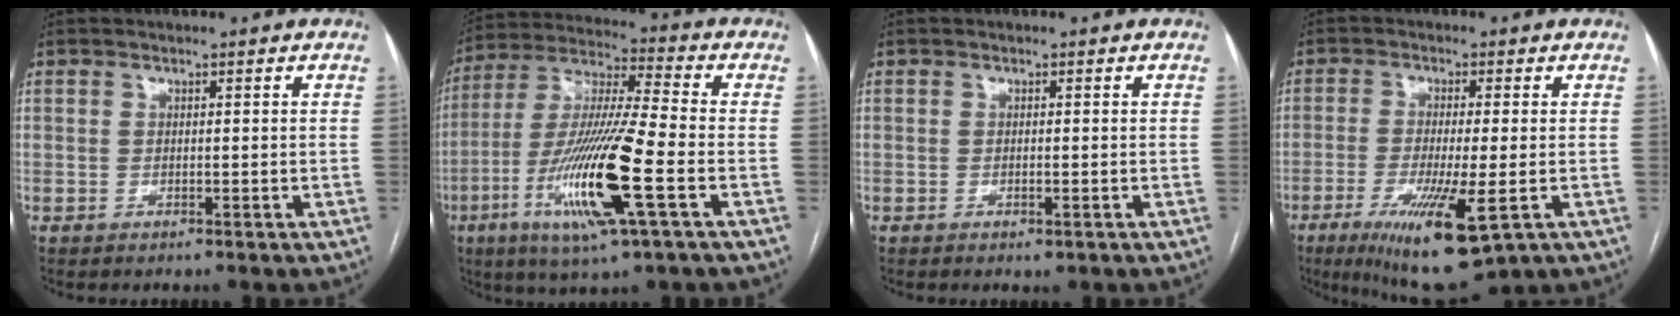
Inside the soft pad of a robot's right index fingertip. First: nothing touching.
{"total": 18.1, "force": [-5.9, 0.7, 17.1], "torque": [-0.349, -0.021, -0.111]}
{"total": 1.0, "force": [-0.4, 0.3, 0.9], "torque": [-0.010, -0.003, -0.002]}
{"total": 11.9, "force": [-5.0, 1.5, 10.7], "torque": [-0.190, -0.037, -0.077]}